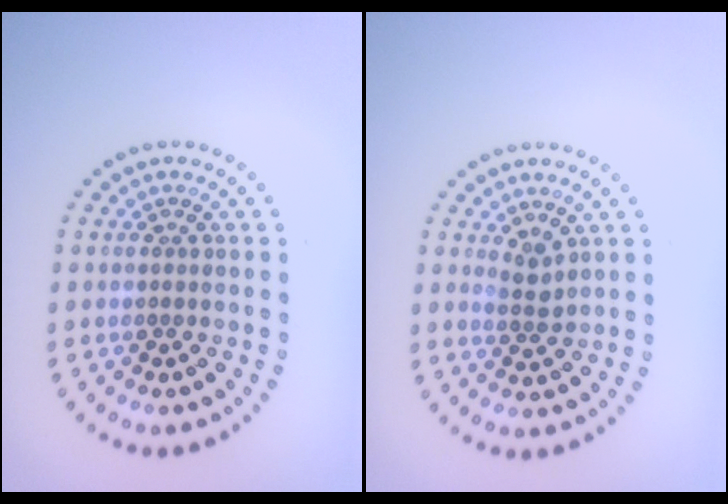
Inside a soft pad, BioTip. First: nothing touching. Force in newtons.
{"total": 1.5, "press": 1.1, "slide": 1.0}